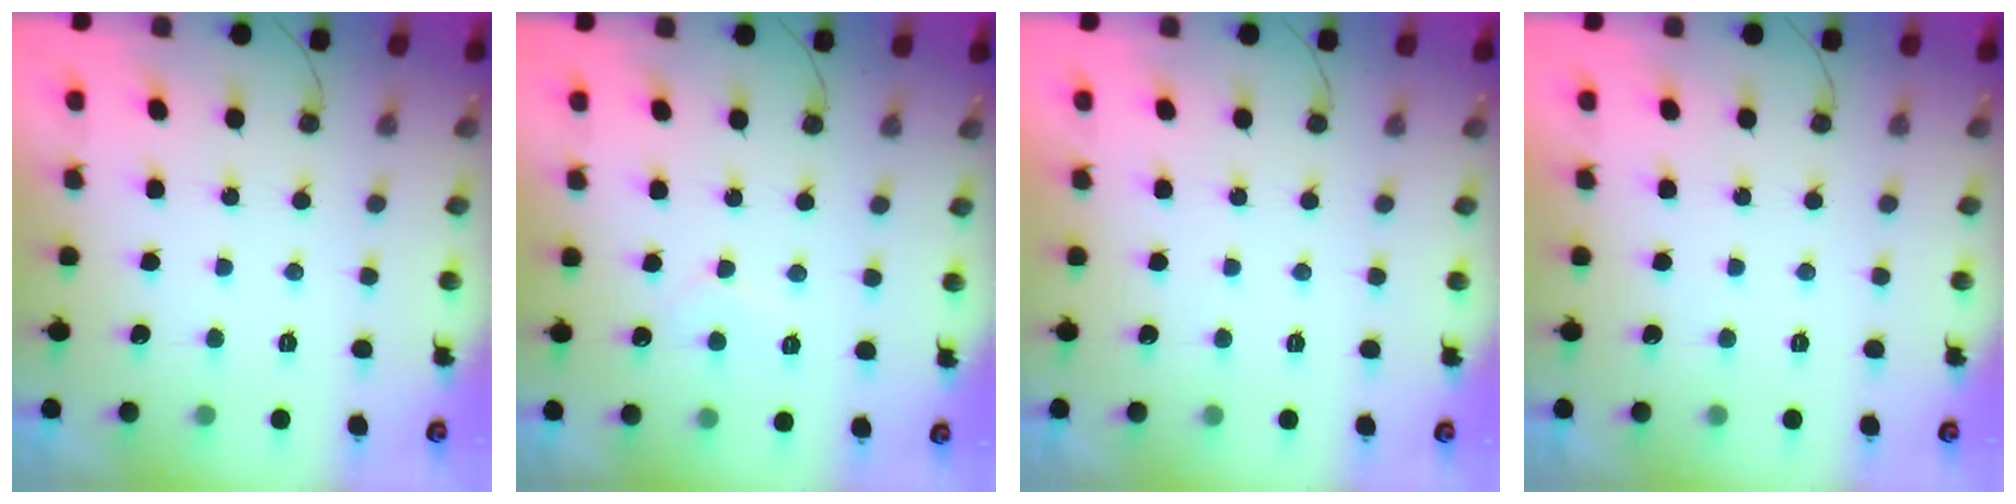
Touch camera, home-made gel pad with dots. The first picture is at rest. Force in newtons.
{"total": 5.1, "press": 5.1, "slide": 0.3}
{"total": 1.8, "press": 1.8, "slide": 0.1}
{"total": 1.8, "press": 1.8, "slide": 0.0}